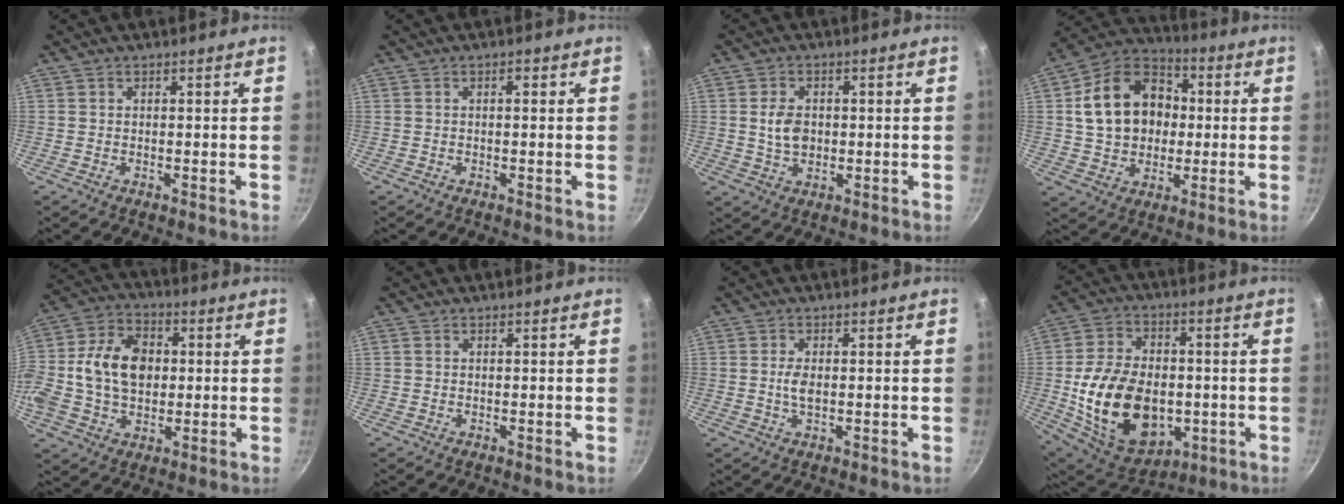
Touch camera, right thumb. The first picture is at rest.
{"total": 1.1, "force": [0.1, 0.5, 1.0], "torque": [-0.017, 0.004, 0.001]}
{"total": 5.4, "force": [0.2, 3.8, 3.8], "torque": [-0.059, 0.001, 0.004]}
{"total": 17.2, "force": [1.8, 13.5, 10.5], "torque": [-0.150, 0.032, 0.026]}
{"total": 16.4, "force": [0.7, 11.8, 11.3], "torque": [-0.191, 0.022, -0.002]}
{"total": 0.0}
{"total": 2.7, "force": [0.0, 1.4, 2.3], "torque": [-0.043, 0.001, -0.001]}
{"total": 22.8, "force": [-3.0, 15.6, 16.3], "torque": [-0.268, 0.012, -0.033]}